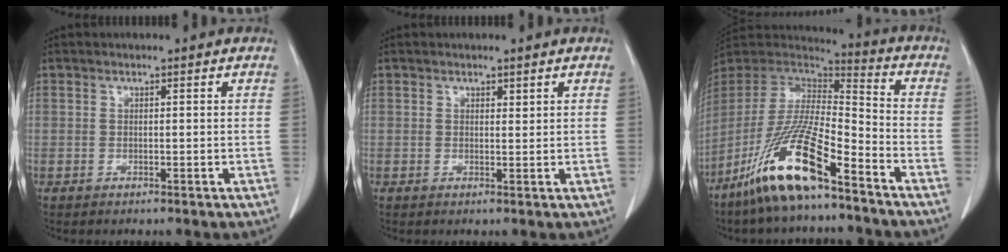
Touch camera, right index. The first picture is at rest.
{"total": 0.7, "force": [0.5, 0.3, 0.3], "torque": [-0.004, -0.005, 0.008]}
{"total": 17.6, "force": [-11.6, 2.3, 13.0], "torque": [-0.281, -0.030, -0.221]}